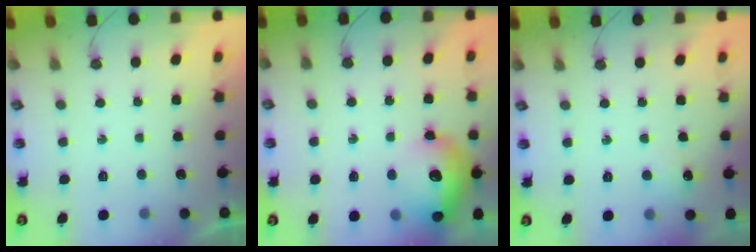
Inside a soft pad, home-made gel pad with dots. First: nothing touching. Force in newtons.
{"total": 17.8, "press": 17.8, "slide": 1.3}
{"total": 5.0, "press": 4.9, "slide": 1.1}